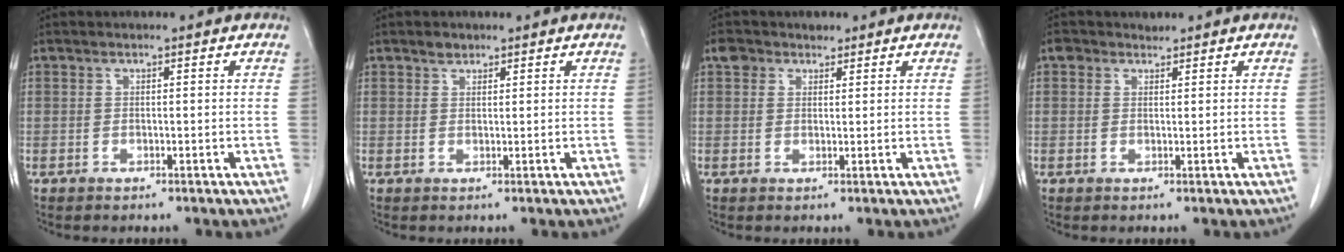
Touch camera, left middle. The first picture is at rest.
{"total": 1.2, "force": [1.0, 0.7, 0.3], "torque": [-0.007, -0.002, 0.016]}
{"total": 2.8, "force": [1.8, 2.1, 0.6], "torque": [-0.010, 0.013, 0.028]}
{"total": 1.5, "force": [1.1, 1.0, 0.1], "torque": [-0.002, 0.008, 0.016]}